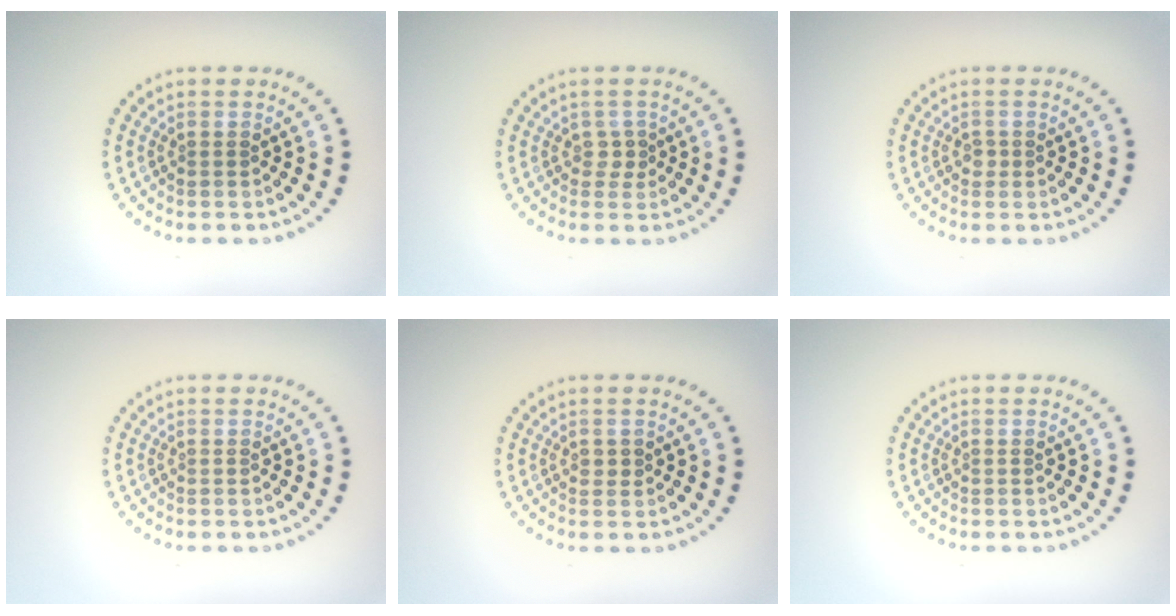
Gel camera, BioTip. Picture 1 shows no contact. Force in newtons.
{"total": 1.1, "press": 0.9, "slide": 0.6}
{"total": 0.7, "press": 0.6, "slide": 0.4}
{"total": 0.0}
{"total": 0.9, "press": 0.9, "slide": 0.1}
{"total": 0.0}